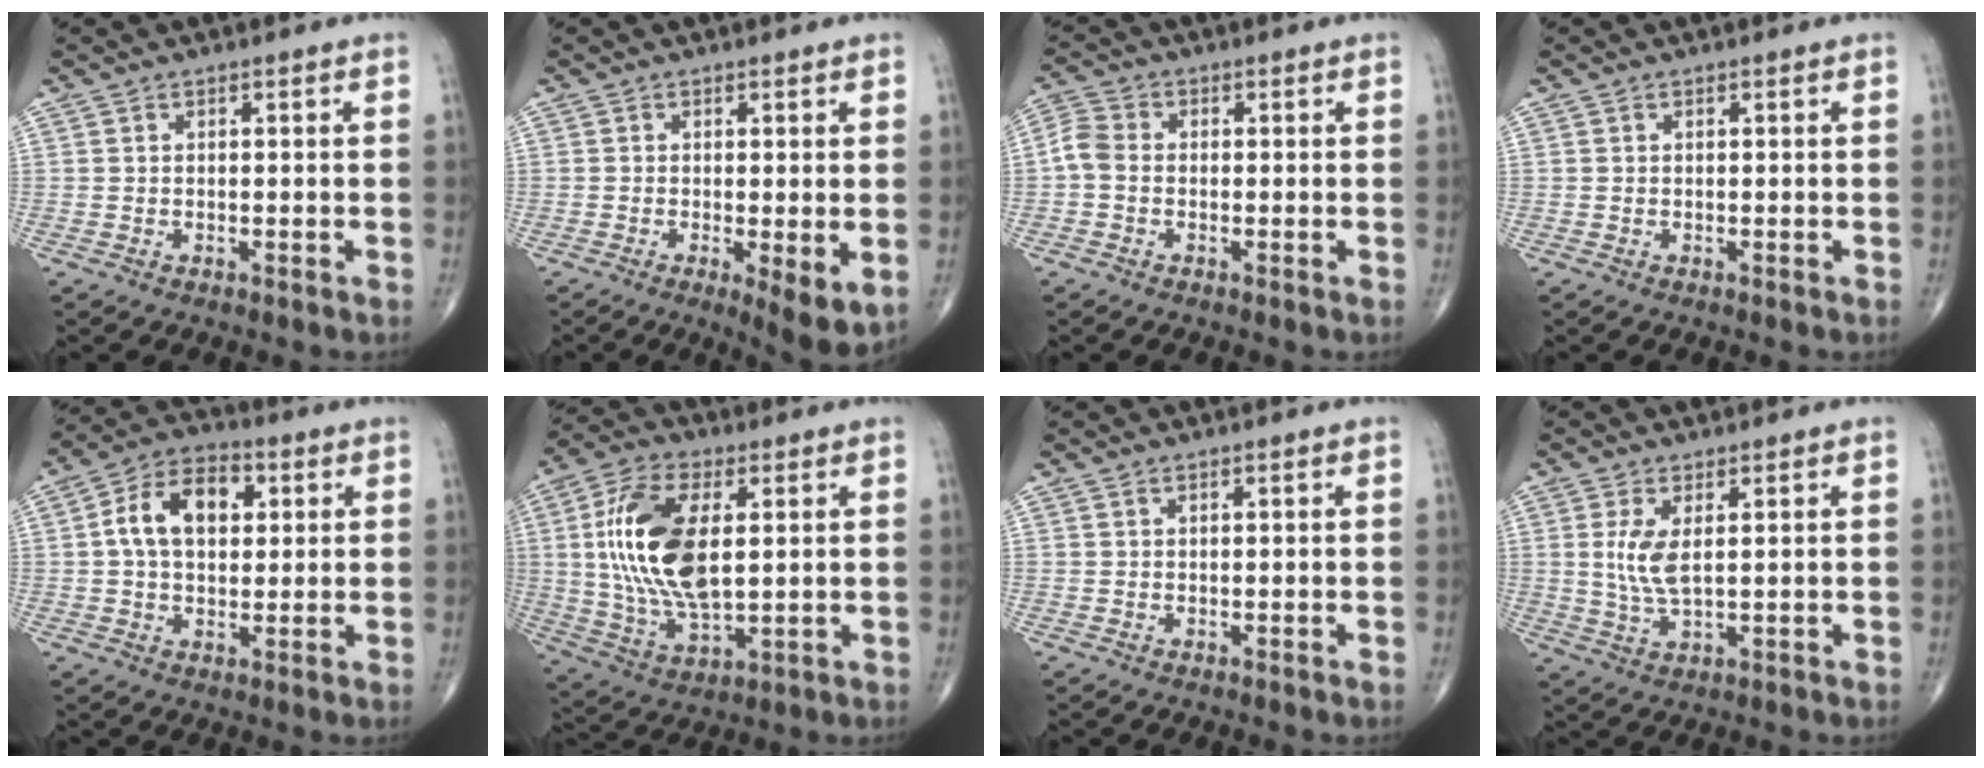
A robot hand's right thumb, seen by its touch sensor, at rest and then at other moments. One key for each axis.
{"total": 6.3, "fx": -1.3, "fy": 1.7, "fz": 5.9, "tx": -0.090, "ty": -0.021, "tz": -0.021}
{"total": 4.1, "fx": -0.7, "fy": 3.0, "fz": 2.7, "tx": -0.058, "ty": 0.010, "tz": -0.025}
{"total": 0.0}
{"total": 11.7, "fx": 2.3, "fy": 7.4, "fz": 8.7, "tx": -0.134, "ty": 0.017, "tz": 0.031}
{"total": 18.0, "fx": 2.8, "fy": 8.9, "fz": 15.4, "tx": -0.303, "ty": -0.008, "tz": 0.055}
{"total": 0.0}
{"total": 5.5, "fx": 1.1, "fy": 2.1, "fz": 4.9, "tx": -0.108, "ty": -0.011, "tz": 0.029}